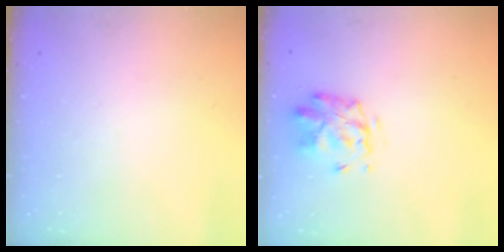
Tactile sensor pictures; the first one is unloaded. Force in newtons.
{"total": 2.8, "press": 2.4, "slide": 1.4}